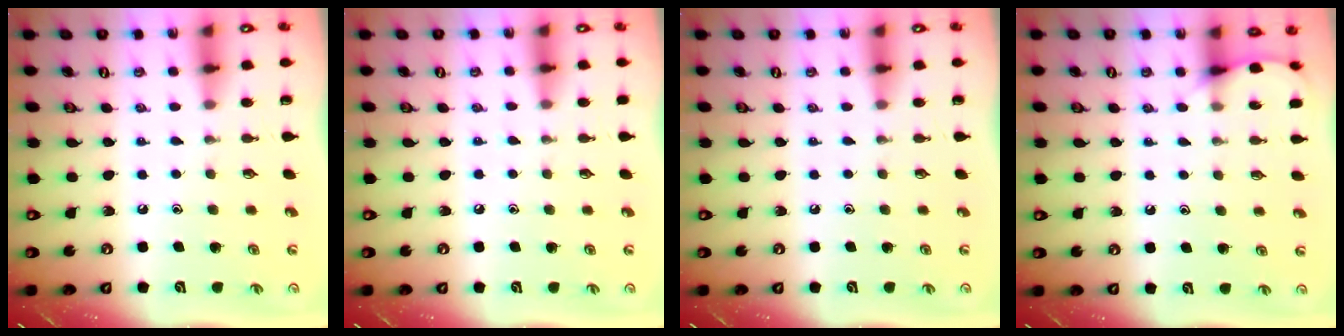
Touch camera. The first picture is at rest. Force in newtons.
{"total": 3.5, "press": 3.5, "slide": 0.5}
{"total": 0.0}
{"total": 5.8, "press": 5.8, "slide": 0.7}